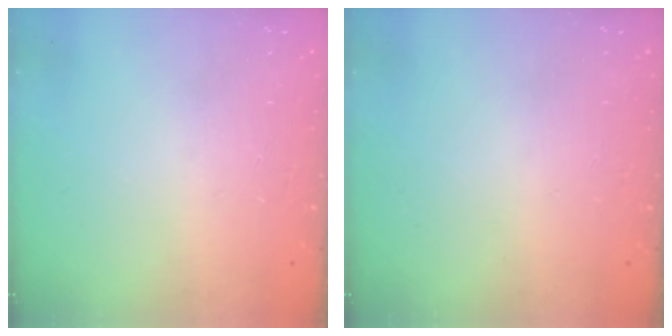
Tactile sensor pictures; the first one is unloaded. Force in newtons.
{"total": 0.0}